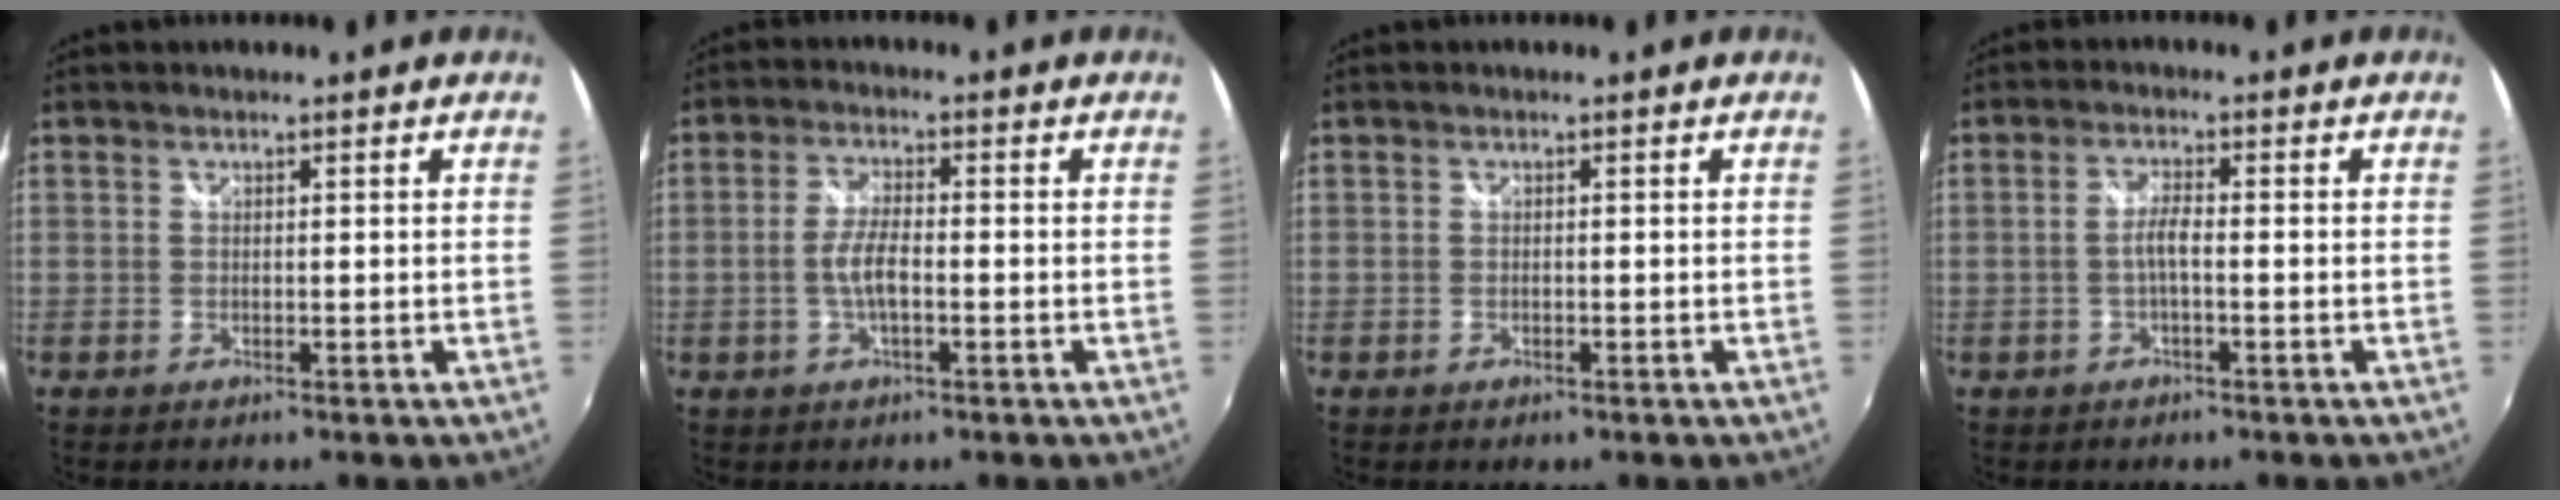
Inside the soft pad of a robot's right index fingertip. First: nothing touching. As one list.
[{"total": 4.7, "force": [-1.3, 1.3, 4.3], "torque": [-0.090, 0.003, -0.024]}, {"total": 0.7, "force": [-0.4, 0.5, 0.3], "torque": [-0.005, -0.001, -0.008]}, {"total": 2.4, "force": [-0.9, 0.2, 2.3], "torque": [-0.048, 0.005, -0.018]}]